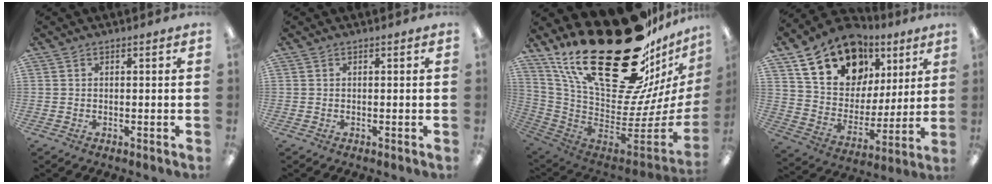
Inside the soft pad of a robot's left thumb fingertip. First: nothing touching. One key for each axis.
{"total": 0.0}
{"total": 40.6, "fx": 23.7, "fy": 18.1, "fz": 27.5, "tx": -0.411, "ty": -0.181, "tz": 0.466}
{"total": 20.0, "fx": 11.5, "fy": 13.7, "fz": 8.9, "tx": -0.153, "ty": -0.046, "tz": 0.215}